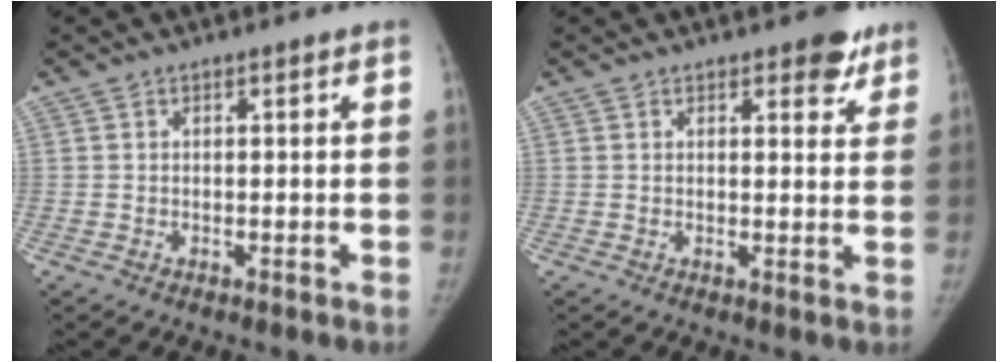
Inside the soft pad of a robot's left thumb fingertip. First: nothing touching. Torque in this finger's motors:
{"motor_torque": [1.24, 0.56, 0.71, -0.42, 0.13]}